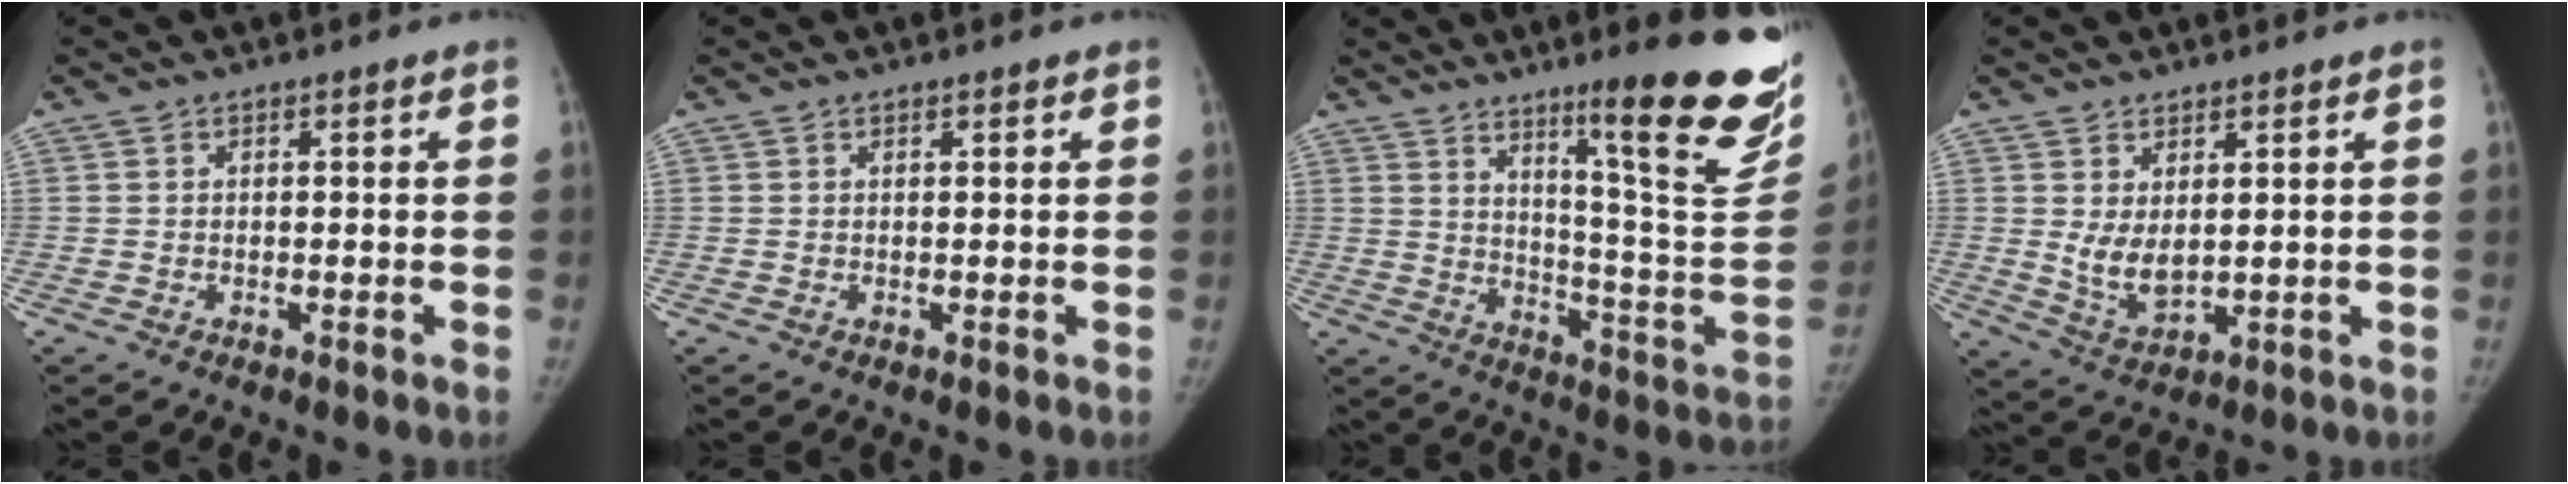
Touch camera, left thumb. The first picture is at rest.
{"total": 0.6, "force": [0.5, 0.2, 0.3], "torque": [-0.005, -0.002, 0.007]}
{"total": 24.0, "force": [15.1, 3.4, 18.3], "torque": [-0.218, -0.095, 0.225]}
{"total": 6.1, "force": [1.7, 3.4, 4.8], "torque": [-0.076, -0.024, 0.046]}